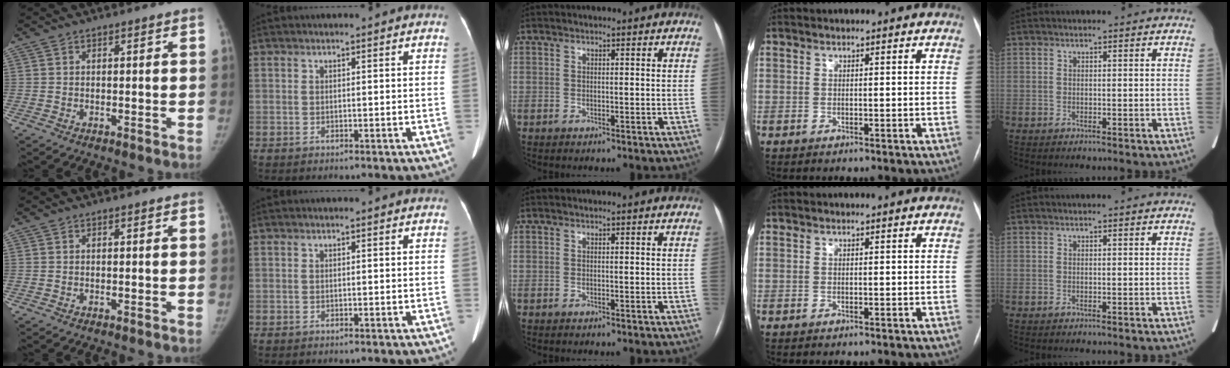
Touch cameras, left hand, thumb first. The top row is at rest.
{}